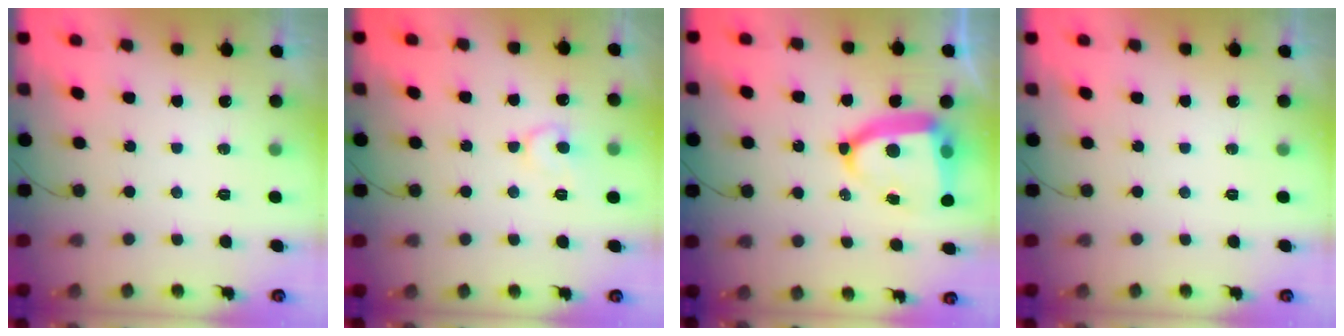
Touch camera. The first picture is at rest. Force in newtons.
{"total": 7.9, "press": 7.9, "slide": 0.6}
{"total": 13.9, "press": 13.9, "slide": 1.5}
{"total": 0.0}